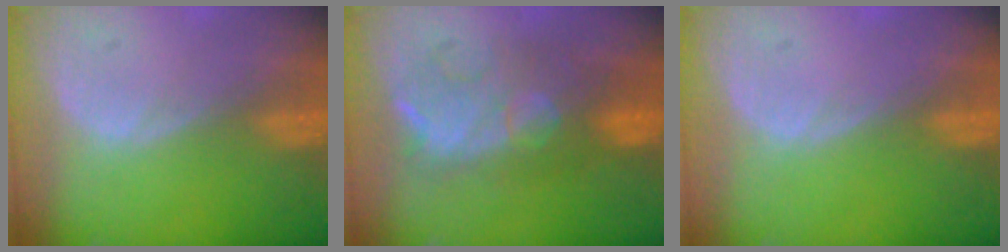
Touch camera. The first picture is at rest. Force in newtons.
{"total": 8.6, "press": 8.5, "slide": 0.7}
{"total": 0.0}